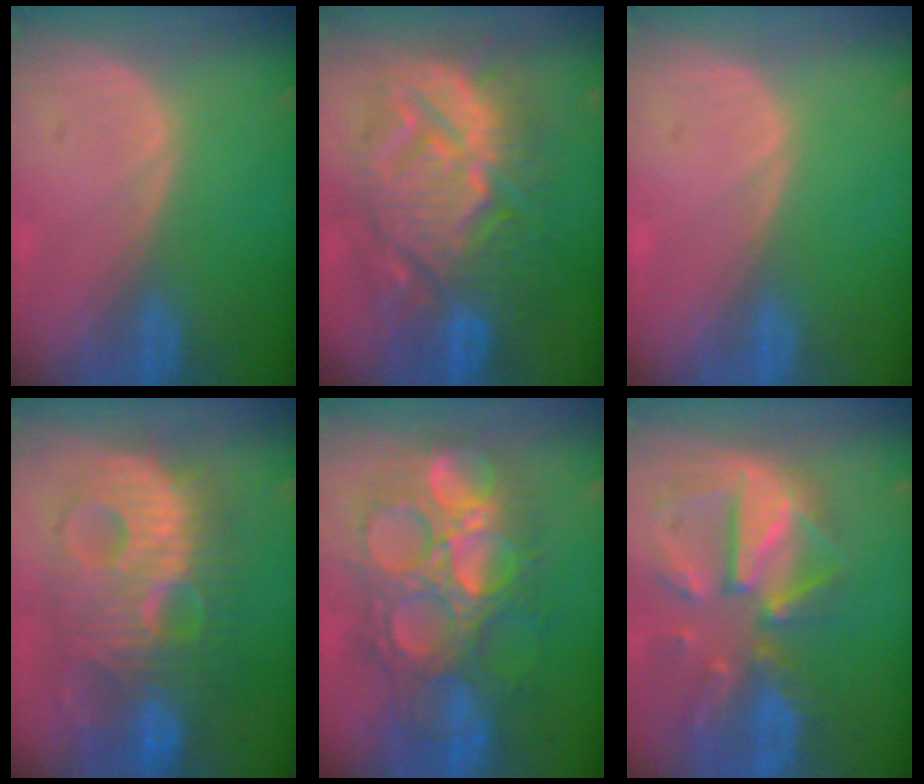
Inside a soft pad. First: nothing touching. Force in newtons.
{"total": 14.0, "press": 13.9, "slide": 1.4}
{"total": 0.0}
{"total": 13.3, "press": 13.2, "slide": 1.3}
{"total": 13.6, "press": 13.5, "slide": 1.5}
{"total": 12.0, "press": 10.4, "slide": 5.9}